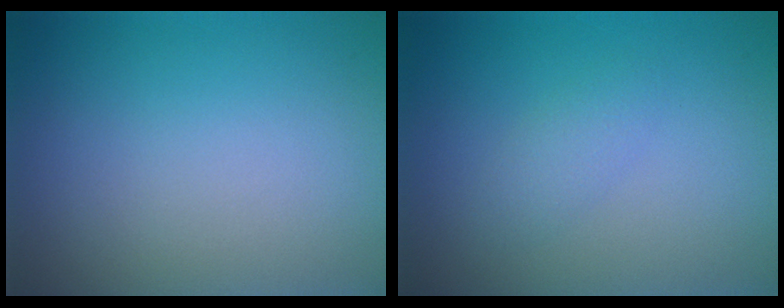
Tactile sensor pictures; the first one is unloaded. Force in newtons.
{"total": 1.4, "press": 1.4, "slide": 0.1}